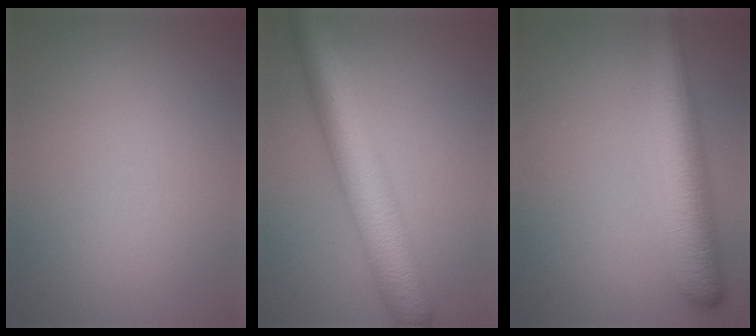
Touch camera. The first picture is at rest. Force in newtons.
{"total": 7.8, "press": 7.8, "slide": 0.1}
{"total": 7.3, "press": 7.3, "slide": 0.2}